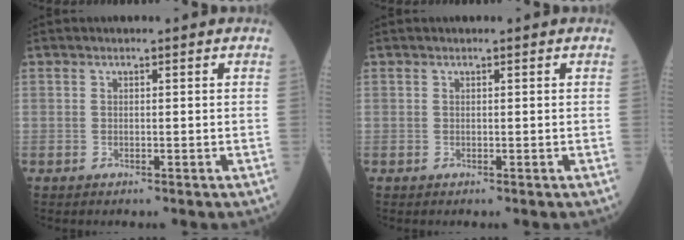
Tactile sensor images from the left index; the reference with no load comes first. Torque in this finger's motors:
{"motor_torque": [-0.10, 0.28, -0.05, 0.00]}